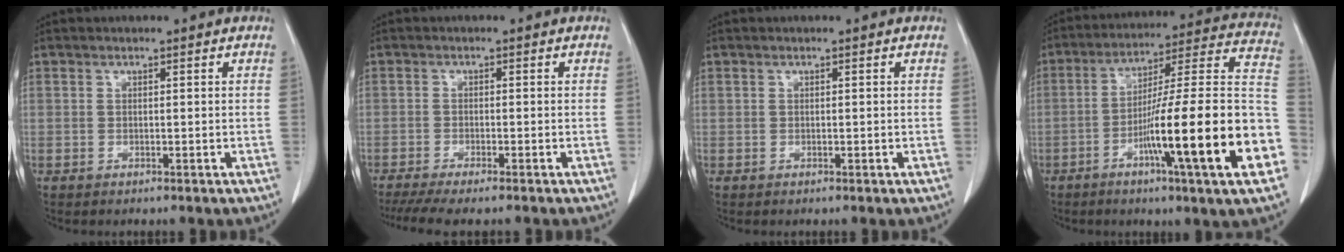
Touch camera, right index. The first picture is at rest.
{"total": 8.1, "force": [-6.7, 0.6, 4.4], "torque": [-0.060, -0.015, -0.107]}
{"total": 0.0}
{"total": 23.9, "force": [-7.8, 0.0, 22.6], "torque": [-0.279, -0.001, -0.125]}